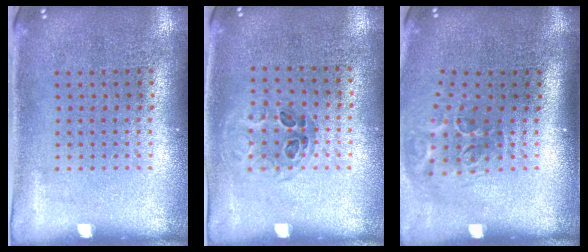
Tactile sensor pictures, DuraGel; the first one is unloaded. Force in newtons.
{"total": 1.0, "press": 0.7, "slide": 0.6}
{"total": 2.0, "press": 1.2, "slide": 1.6}